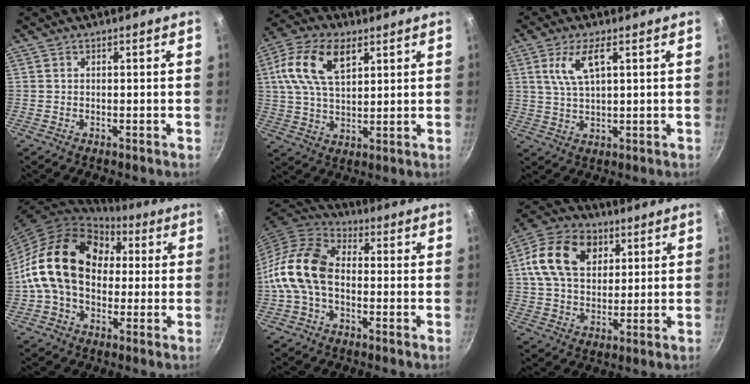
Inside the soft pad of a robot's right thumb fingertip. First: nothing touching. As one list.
[{"total": 13.0, "force": [4.8, 7.3, 9.7], "torque": [-0.177, 0.000, 0.084]}, {"total": 7.0, "force": [2.6, 2.5, 6.1], "torque": [-0.118, -0.001, 0.055]}, {"total": 19.4, "force": [1.8, 14.1, 13.2], "torque": [-0.208, 0.039, 0.019]}, {"total": 12.9, "force": [-1.8, 8.4, 9.7], "torque": [-0.176, 0.038, -0.056]}, {"total": 15.2, "force": [4.9, 10.8, 9.6], "torque": [-0.152, 0.003, 0.075]}]